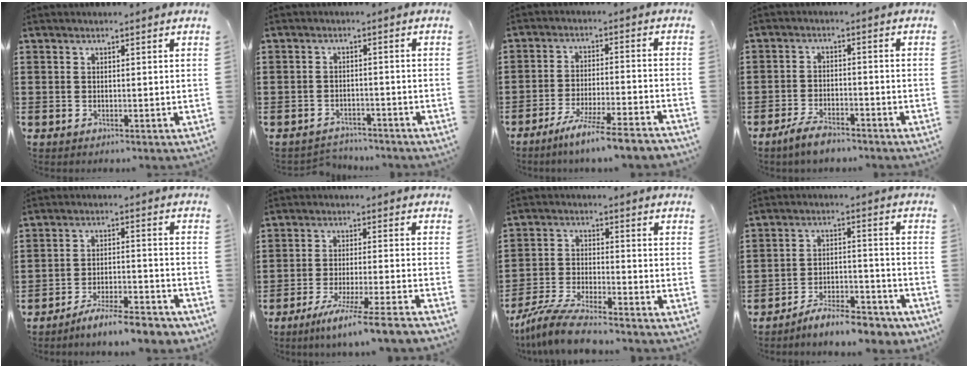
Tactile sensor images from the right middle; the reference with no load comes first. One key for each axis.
{"total": 2.2, "fx": -2.2, "fy": 0.4, "fz": -0.3, "tx": -0.003, "ty": -0.001, "tz": -0.050}
{"total": 6.8, "fx": -5.9, "fy": -0.8, "fz": 3.2, "tx": -0.060, "ty": -0.017, "tz": -0.112}
{"total": 3.9, "fx": -3.3, "fy": 0.9, "fz": 1.9, "tx": -0.047, "ty": 0.002, "tz": -0.067}
{"total": 6.0, "fx": -5.7, "fy": -0.1, "fz": 2.1, "tx": -0.039, "ty": -0.007, "tz": -0.108}
{"total": 6.4, "fx": -5.4, "fy": -1.2, "fz": 3.3, "tx": -0.053, "ty": -0.021, "tz": -0.100}
{"total": 7.2, "fx": -6.4, "fy": 0.4, "fz": 3.1, "tx": -0.072, "ty": -0.008, "tz": -0.124}
{"total": 6.6, "fx": -6.3, "fy": 0.6, "fz": 2.1, "tx": -0.036, "ty": 0.006, "tz": -0.118}